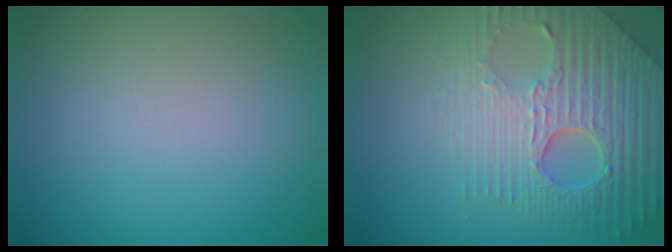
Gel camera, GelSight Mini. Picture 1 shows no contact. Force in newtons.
{"total": 8.2, "press": 5.7, "slide": 5.9}